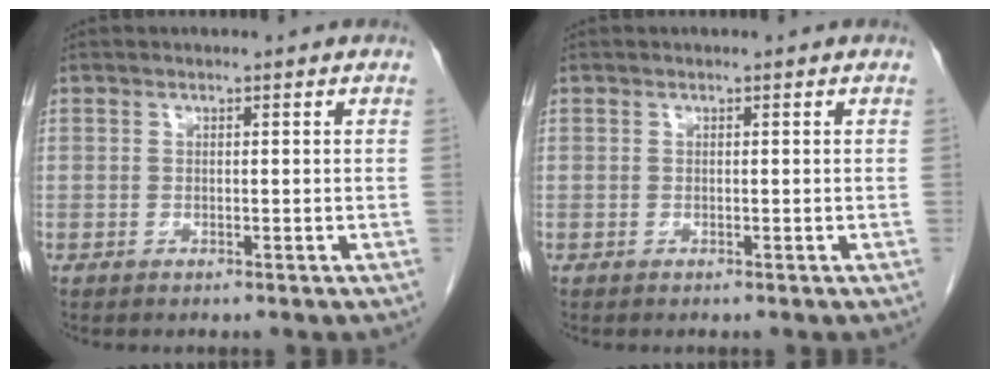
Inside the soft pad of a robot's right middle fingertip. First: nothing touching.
{"total": 0.0}